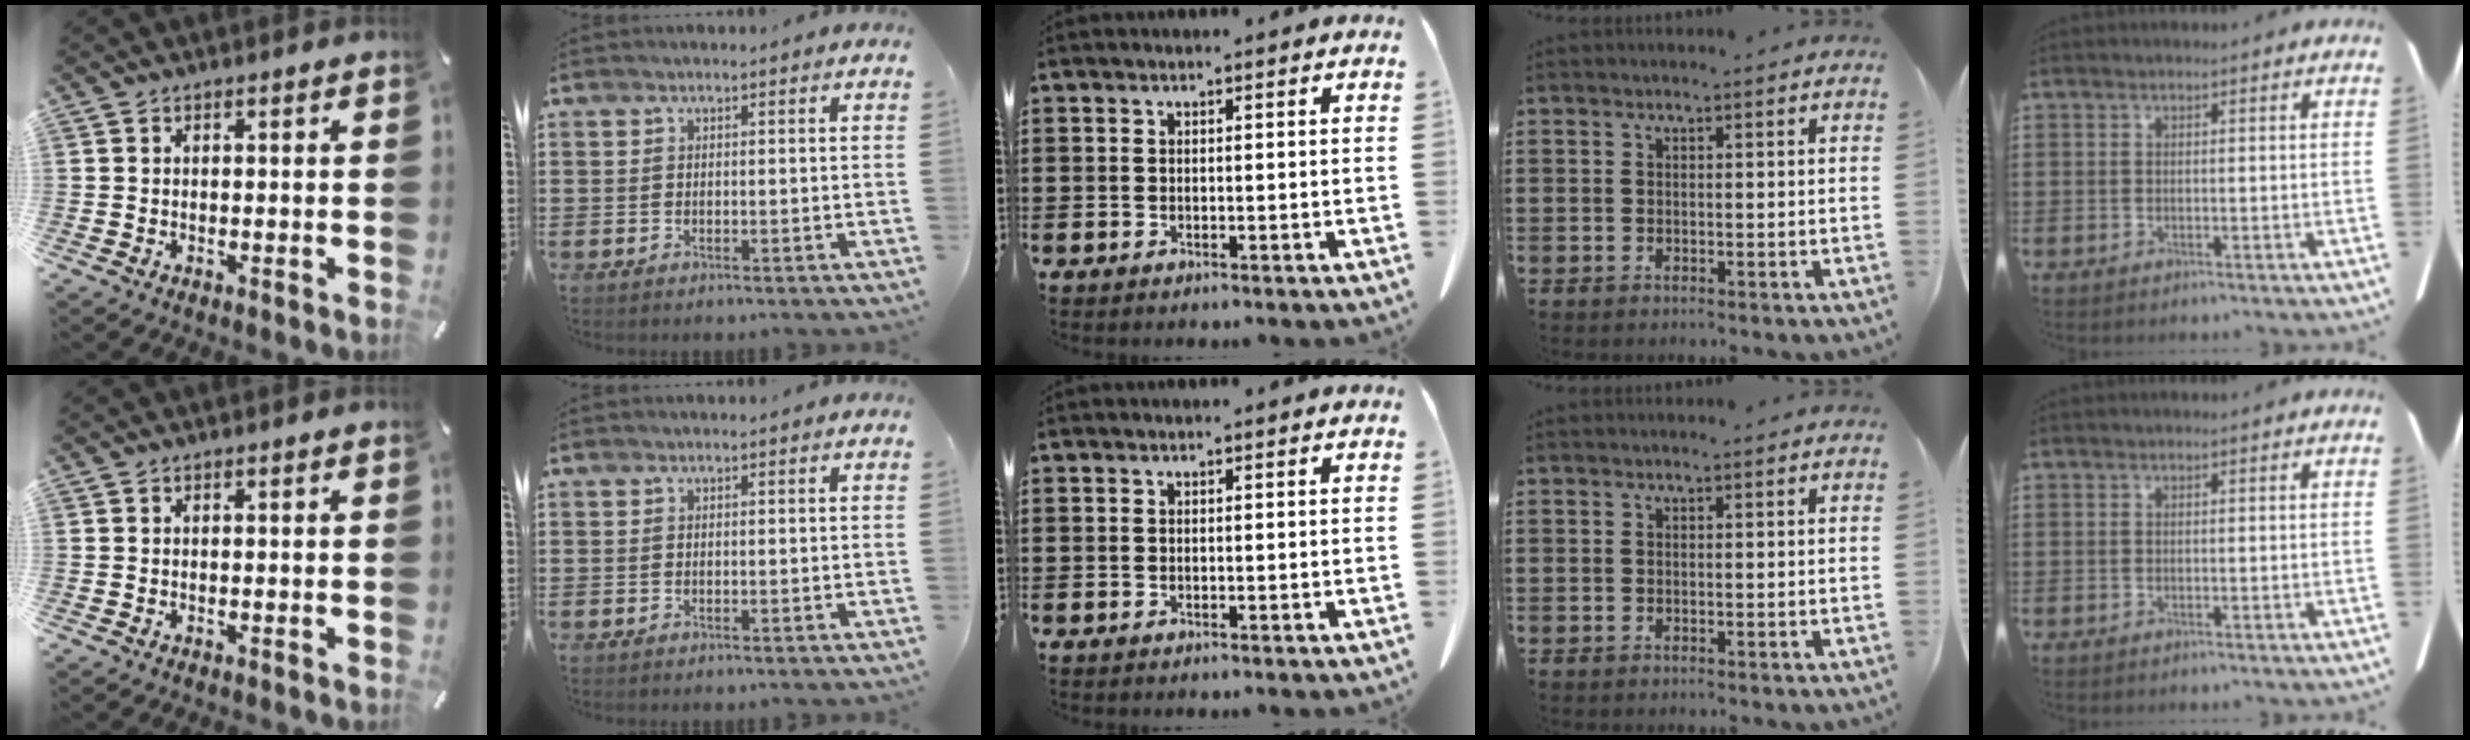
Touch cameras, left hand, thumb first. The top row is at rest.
{}